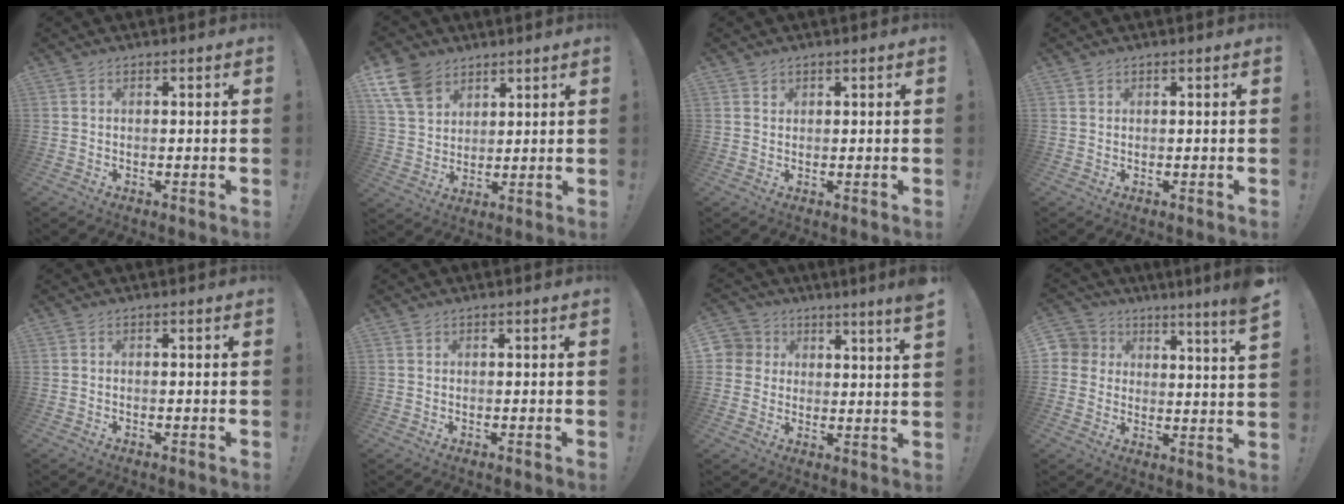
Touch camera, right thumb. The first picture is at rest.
{"total": 12.1, "force": [7.3, 8.3, 5.0], "torque": [-0.093, -0.032, 0.148]}
{"total": 0.9, "force": [0.8, 0.4, 0.1], "torque": [0.005, -0.004, 0.014]}
{"total": 0.7, "force": [0.5, 0.4, 0.0], "torque": [0.005, -0.003, 0.010]}
{"total": 0.0}
{"total": 0.5, "force": [0.4, 0.3, 0.1], "torque": [0.003, -0.002, 0.006]}
{"total": 5.2, "force": [4.1, 2.8, 1.7], "torque": [-0.038, -0.029, 0.078]}
{"total": 6.7, "force": [5.1, 3.0, 3.2], "torque": [-0.065, -0.037, 0.100]}